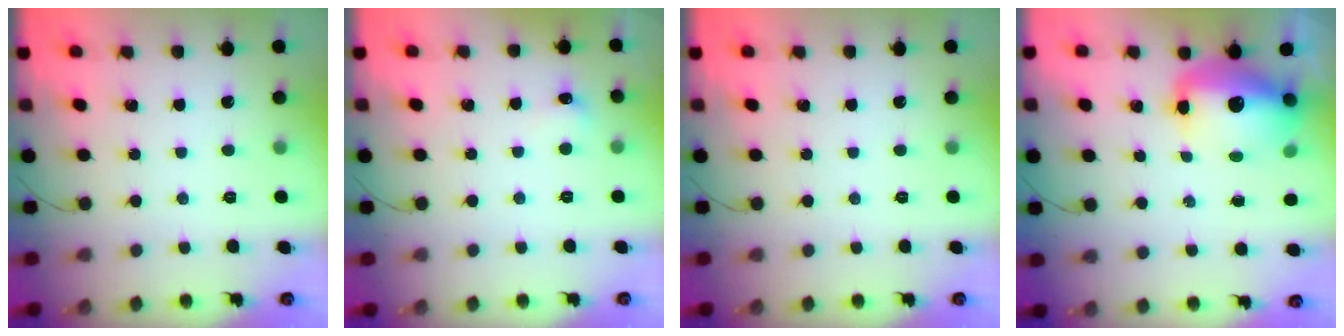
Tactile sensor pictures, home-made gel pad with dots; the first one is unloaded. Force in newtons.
{"total": 4.8, "press": 4.6, "slide": 1.4}
{"total": 0.0}
{"total": 13.5, "press": 13.2, "slide": 3.0}